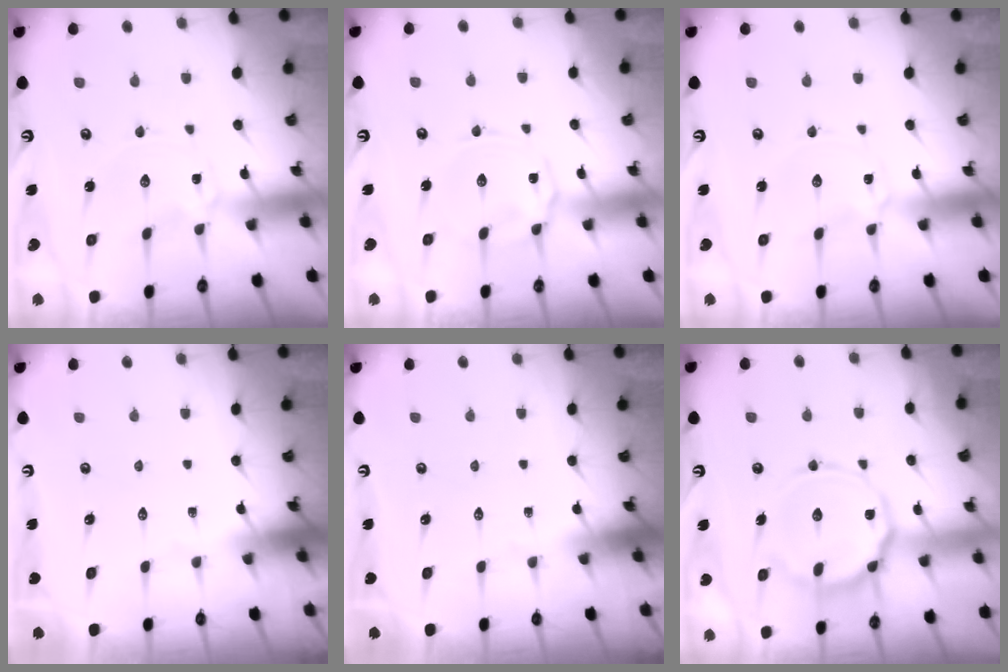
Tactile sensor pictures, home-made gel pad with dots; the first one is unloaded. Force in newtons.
{"total": 2.9, "press": 2.9, "slide": 0.5}
{"total": 1.0, "press": 1.0, "slide": 0.2}
{"total": 0.0}
{"total": 0.0}
{"total": 14.5, "press": 14.4, "slide": 1.3}